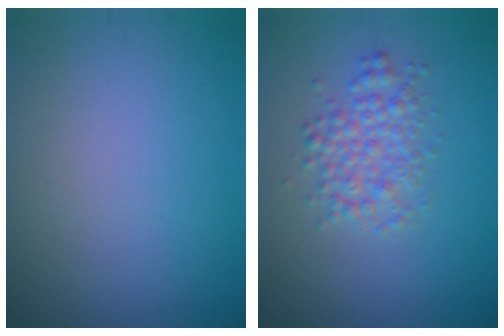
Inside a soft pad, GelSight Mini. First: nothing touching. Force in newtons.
{"total": 3.0, "press": 3.0, "slide": 0.1}